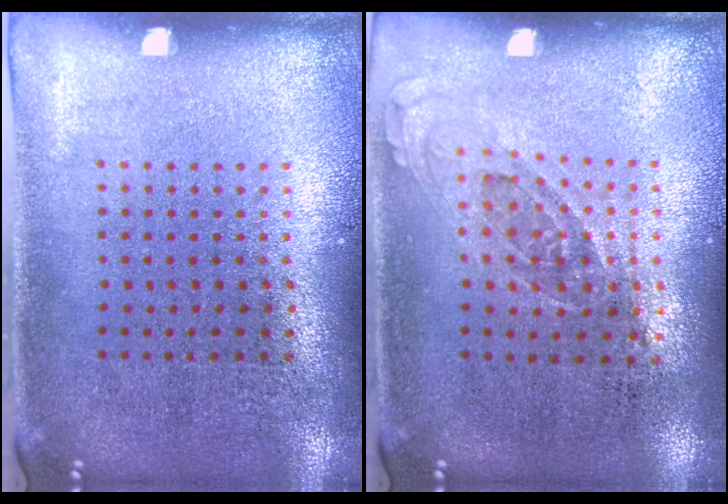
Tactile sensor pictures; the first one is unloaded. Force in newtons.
{"total": 0.7, "press": 0.7, "slide": 0.3}